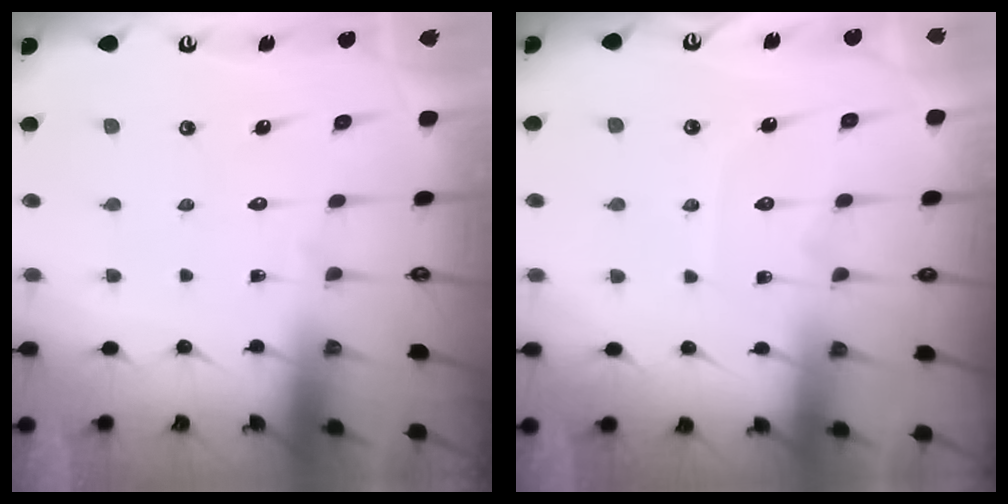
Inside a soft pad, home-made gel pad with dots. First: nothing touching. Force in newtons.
{"total": 6.6, "press": 6.6, "slide": 0.6}